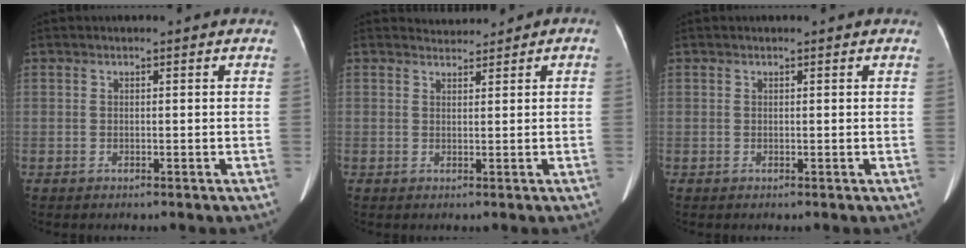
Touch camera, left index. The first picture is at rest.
{"total": 1.4, "force": [1.1, 0.7, -0.4], "torque": [0.010, 0.013, 0.016]}
{"total": 0.6, "force": [0.6, 0.1, 0.2], "torque": [-0.010, 0.005, 0.004]}